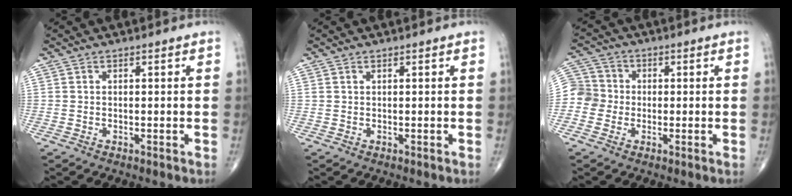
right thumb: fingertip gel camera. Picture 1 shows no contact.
{"total": 0.0}
{"total": 7.2, "force": [-0.9, 7.0, 1.4], "torque": [-0.011, 0.019, -0.025]}